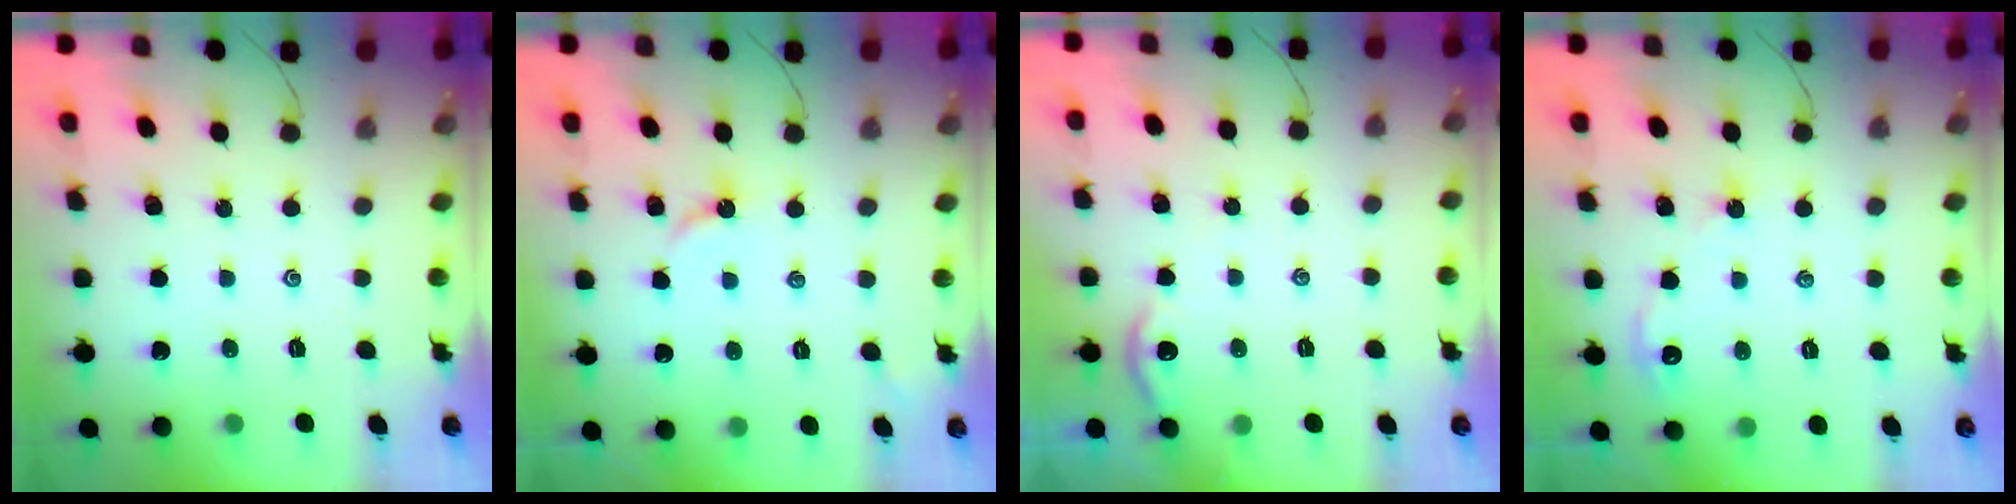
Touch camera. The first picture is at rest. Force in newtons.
{"total": 2.6, "press": 2.6, "slide": 0.3}
{"total": 1.7, "press": 1.7, "slide": 0.4}
{"total": 2.5, "press": 2.5, "slide": 0.4}